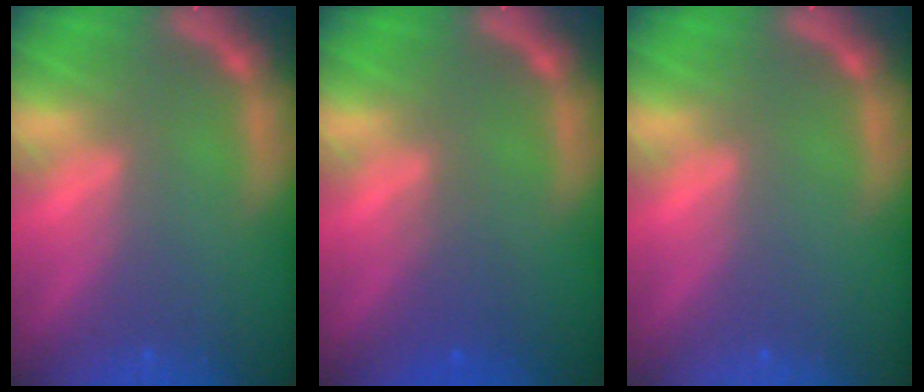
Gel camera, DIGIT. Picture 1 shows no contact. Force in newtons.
{"total": 1.9}
{"total": 0.0}